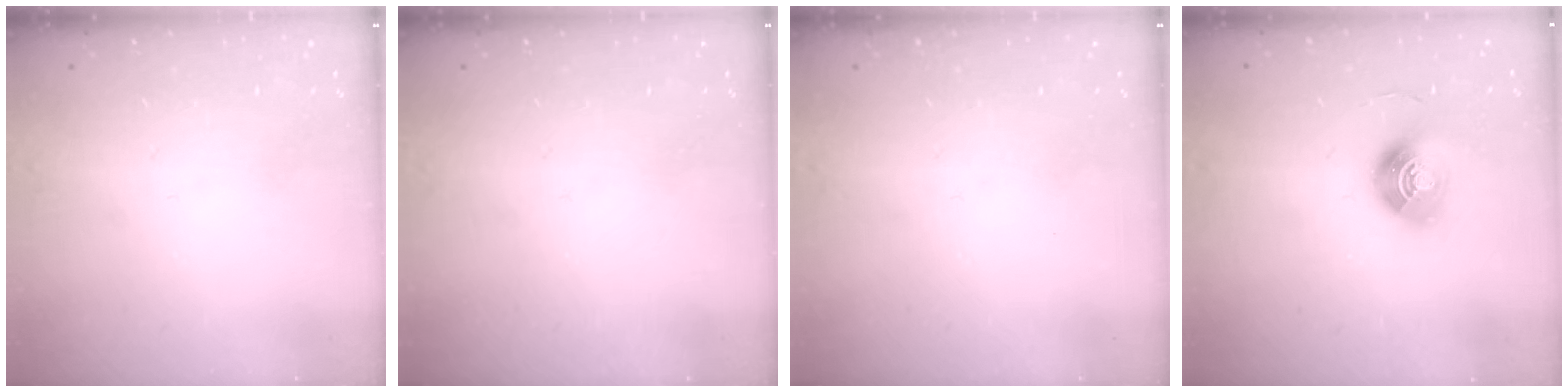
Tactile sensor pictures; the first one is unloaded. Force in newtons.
{"total": 0.0}
{"total": 0.0}
{"total": 9.9, "press": 9.9, "slide": 0.9}